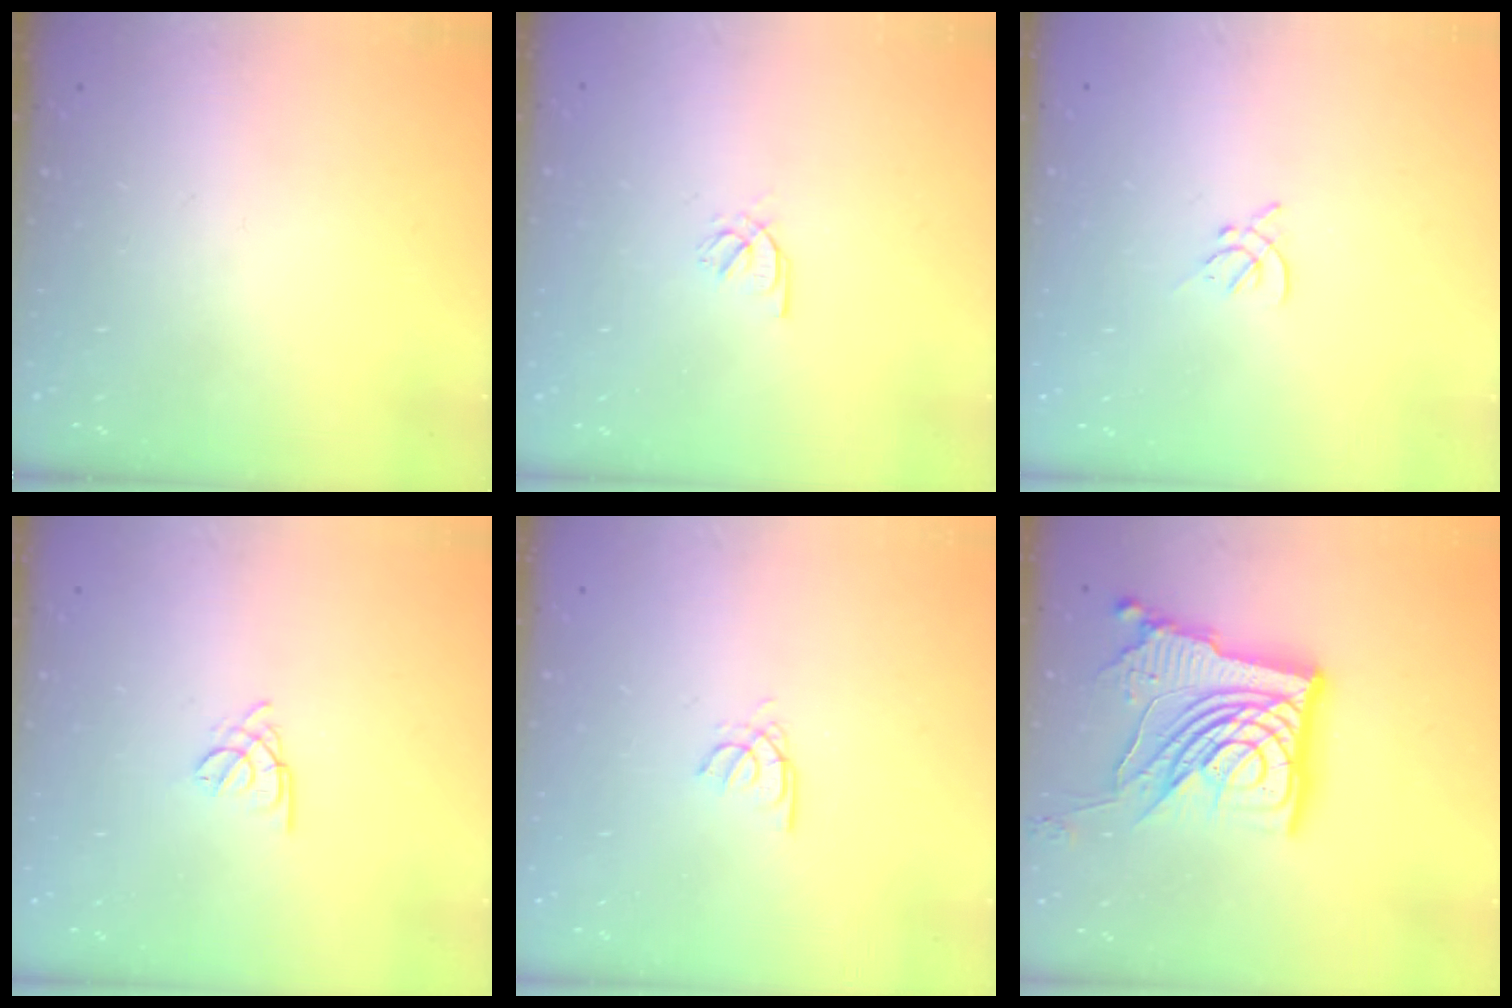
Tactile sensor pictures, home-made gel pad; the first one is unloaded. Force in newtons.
{"total": 2.1, "press": 2.1, "slide": 0.2}
{"total": 2.0, "press": 1.9, "slide": 0.5}
{"total": 1.8, "press": 1.7, "slide": 0.5}
{"total": 2.6, "press": 2.6, "slide": 0.4}
{"total": 22.5, "press": 22.4, "slide": 2.7}